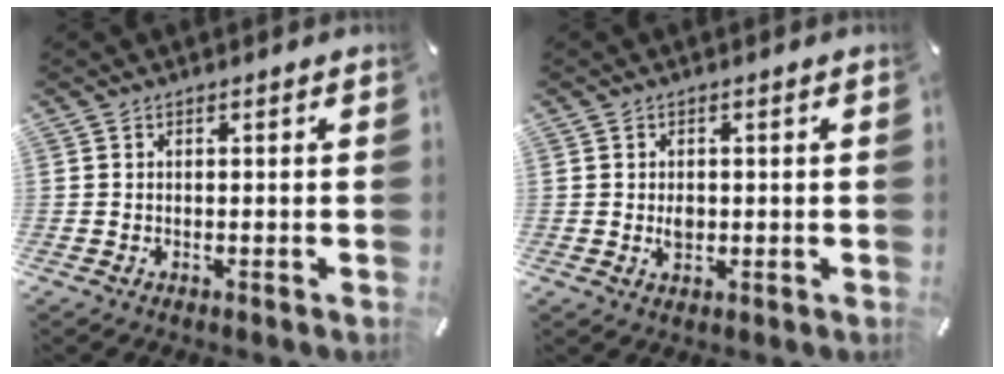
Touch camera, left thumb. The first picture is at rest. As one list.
[{"total": 2.2, "force": [-0.1, 1.7, 1.4], "torque": [-0.029, -0.005, -0.006]}]